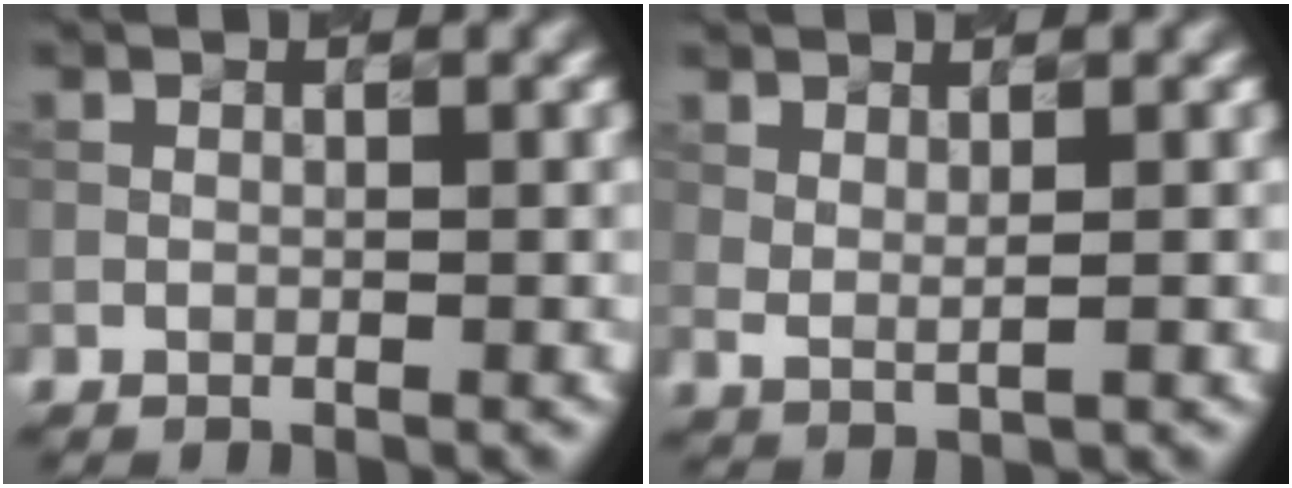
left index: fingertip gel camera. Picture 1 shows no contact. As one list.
[{"total": 1.4, "force": [0.8, 0.4, 1.0], "torque": [-0.022, -0.006, 0.020]}]